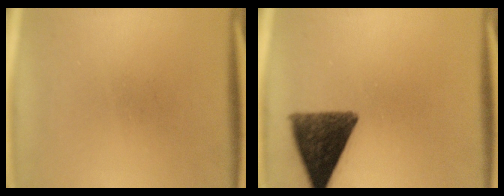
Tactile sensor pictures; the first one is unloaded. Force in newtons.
{"total": 11.2}